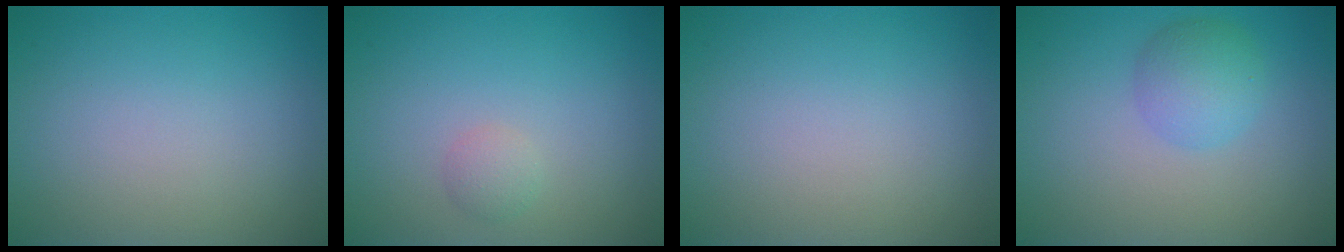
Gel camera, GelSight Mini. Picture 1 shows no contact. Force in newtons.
{"total": 1.1, "press": 1.1, "slide": 0.0}
{"total": 0.0}
{"total": 3.0, "press": 2.9, "slide": 0.2}